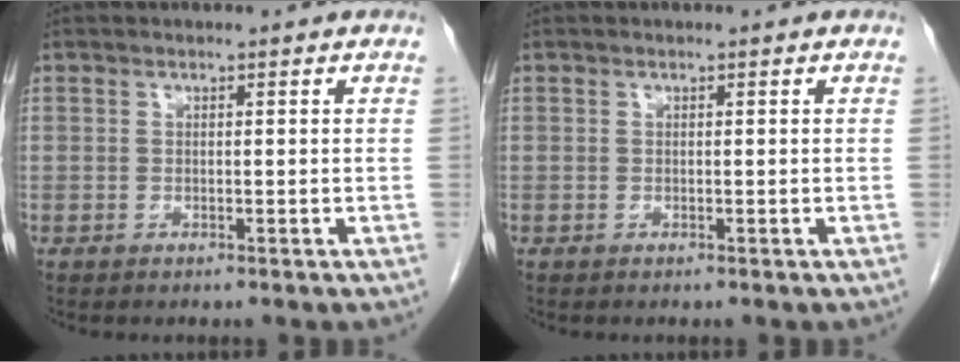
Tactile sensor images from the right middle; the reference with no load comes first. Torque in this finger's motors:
{"motor_torque": [-0.03, -0.01, 0.00, 0.00]}